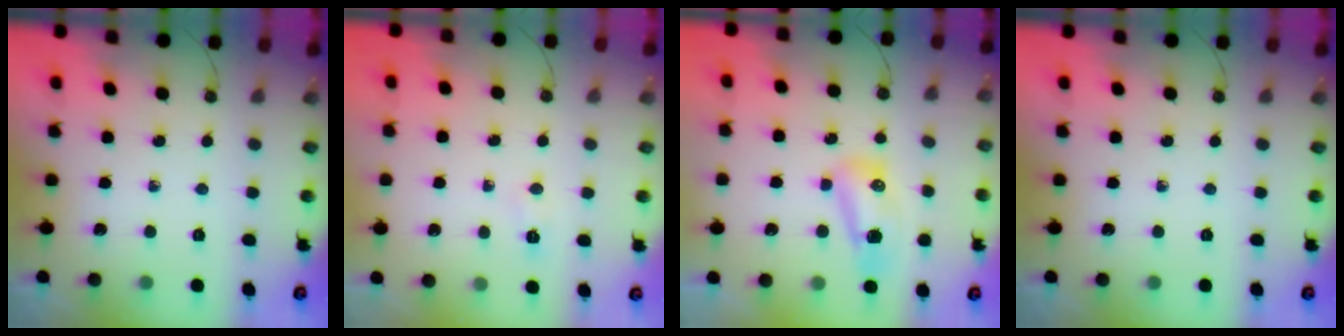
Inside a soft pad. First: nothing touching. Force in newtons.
{"total": 3.9, "press": 3.8, "slide": 0.6}
{"total": 9.0, "press": 8.9, "slide": 1.8}
{"total": 0.0}